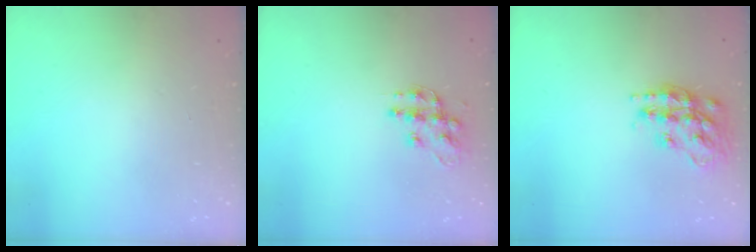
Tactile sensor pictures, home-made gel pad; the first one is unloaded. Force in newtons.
{"total": 11.8, "press": 11.8, "slide": 0.6}
{"total": 18.0, "press": 17.9, "slide": 1.2}